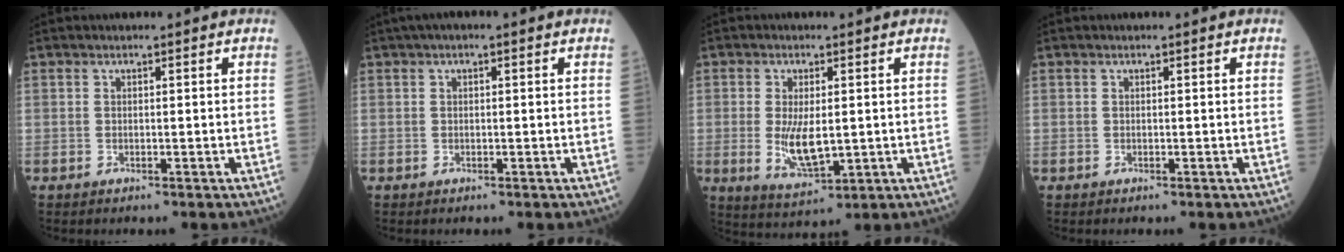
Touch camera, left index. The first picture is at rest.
{"total": 1.6, "force": [0.7, 0.5, 1.3], "torque": [-0.023, 0.011, 0.007]}
{"total": 6.6, "force": [-0.1, 2.5, 6.1], "torque": [-0.125, -0.018, 0.005]}
{"total": 0.0}